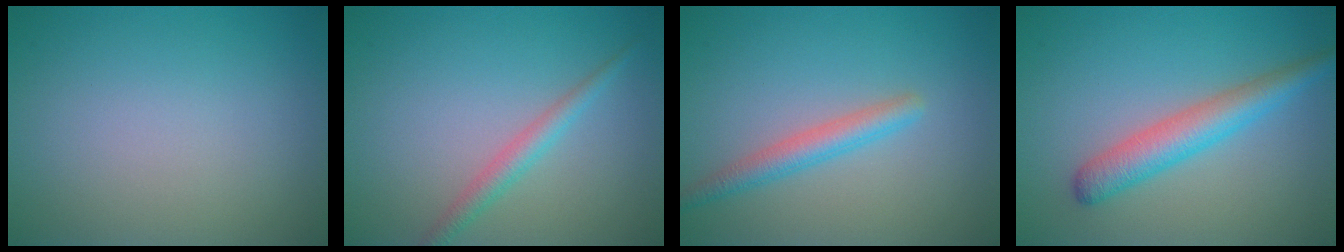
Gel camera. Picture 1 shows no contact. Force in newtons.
{"total": 2.0, "press": 2.0, "slide": 0.0}
{"total": 2.5, "press": 2.5, "slide": 0.1}
{"total": 4.0, "press": 4.0, "slide": 0.1}